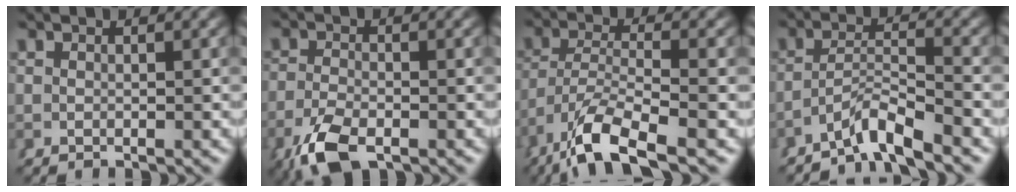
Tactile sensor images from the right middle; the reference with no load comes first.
{"total": 4.4, "force": [-2.9, 1.6, 2.9], "torque": [-0.057, -0.017, -0.040]}
{"total": 7.7, "force": [-3.8, 3.4, 5.8], "torque": [-0.124, -0.037, -0.041]}
{"total": 3.9, "force": [-3.0, 0.2, 2.5], "torque": [-0.032, -0.005, -0.051]}